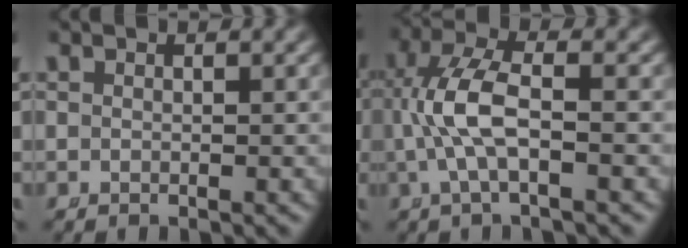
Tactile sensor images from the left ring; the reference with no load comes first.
{"total": 4.8, "force": [-0.1, 1.6, 4.5], "torque": [-0.107, 0.000, 0.002]}